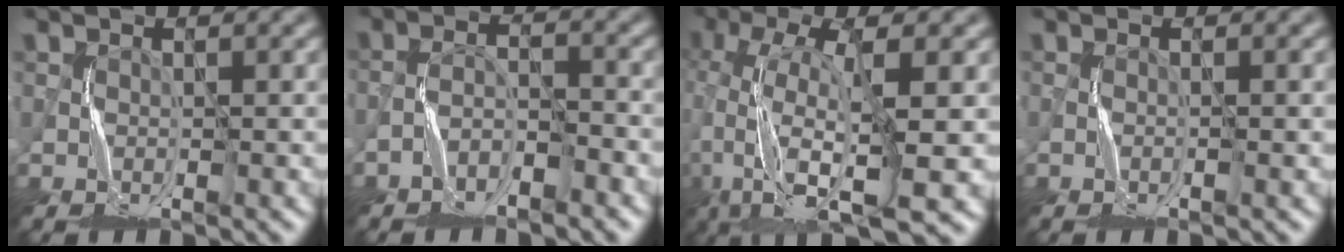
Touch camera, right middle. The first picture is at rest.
{"total": 2.5, "force": [-2.2, 0.6, 0.8], "torque": [-0.016, 0.013, -0.045]}
{"total": 9.9, "force": [-2.3, 3.7, 8.8], "torque": [-0.172, 0.001, -0.048]}
{"total": 0.0}